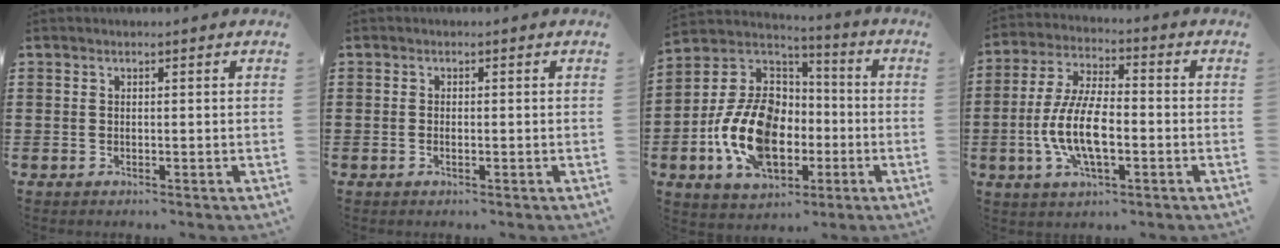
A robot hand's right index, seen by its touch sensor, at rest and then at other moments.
{"total": 0.5, "force": [-0.2, 0.2, 0.5], "torque": [-0.009, -0.003, -0.004]}
{"total": 16.0, "force": [-3.7, 10.6, 11.3], "torque": [-0.273, 0.011, -0.071]}
{"total": 10.4, "force": [-2.4, 4.1, 9.3], "torque": [-0.210, -0.011, -0.050]}